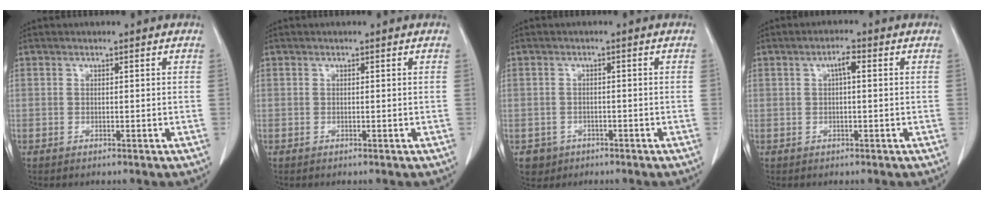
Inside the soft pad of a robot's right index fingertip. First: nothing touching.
{"total": 0.0}
{"total": 3.6, "force": [-1.6, 3.2, 0.3], "torque": [0.000, 0.009, -0.021]}
{"total": 2.8, "force": [0.6, 0.8, 2.6], "torque": [-0.049, 0.010, 0.012]}